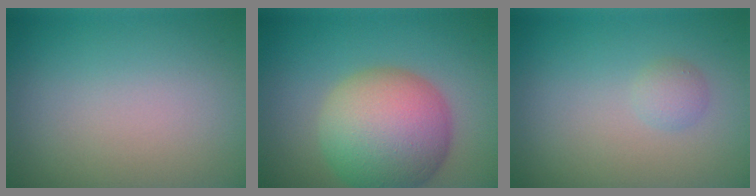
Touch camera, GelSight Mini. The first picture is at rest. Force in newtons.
{"total": 9.4, "press": 9.3, "slide": 0.2}
{"total": 1.1, "press": 1.1, "slide": 0.0}